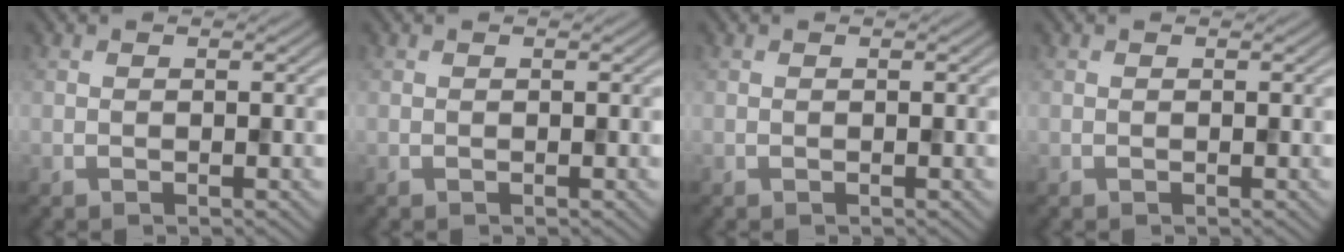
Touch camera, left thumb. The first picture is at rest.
{"total": 0.0}
{"total": 0.0}
{"total": 0.0}